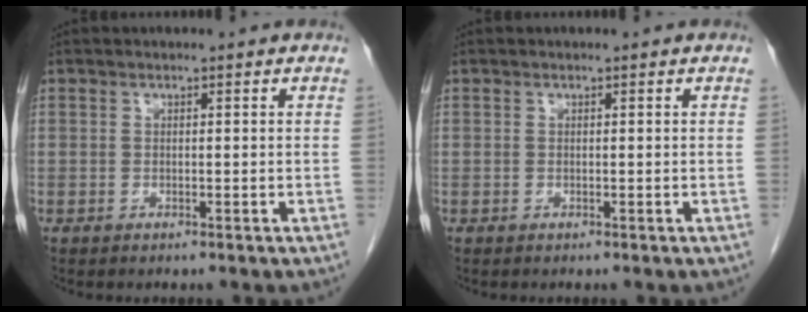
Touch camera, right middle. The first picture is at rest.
{"total": 0.0}